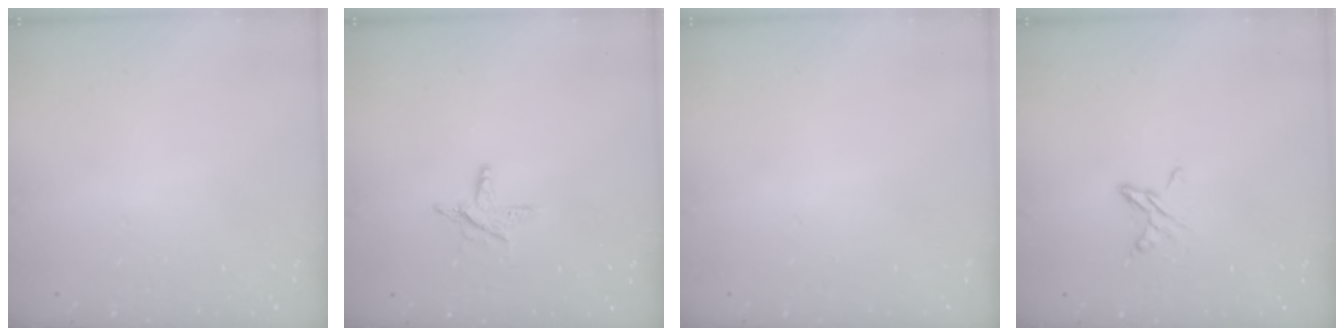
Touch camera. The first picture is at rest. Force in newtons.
{"total": 5.7, "press": 5.7, "slide": 0.4}
{"total": 0.0}
{"total": 6.4, "press": 6.3, "slide": 0.7}